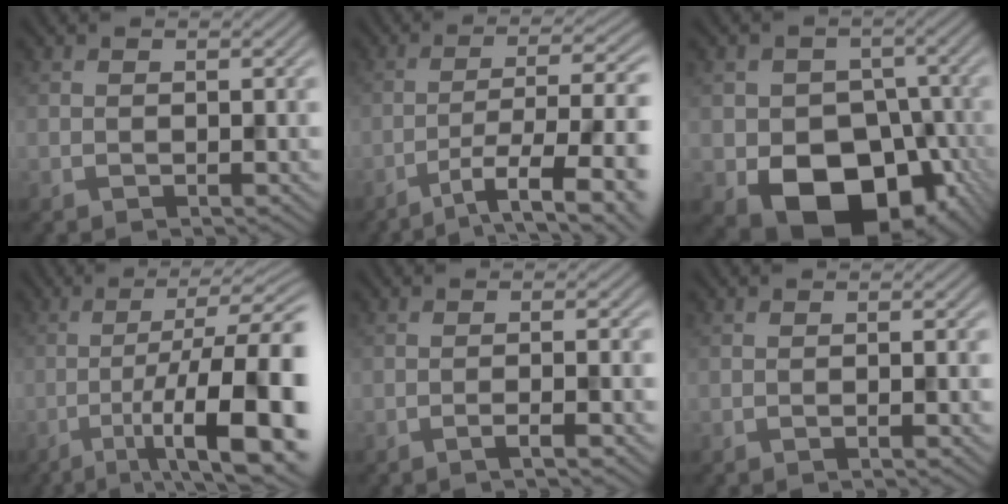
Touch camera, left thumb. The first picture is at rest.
{"total": 11.0, "force": [-5.5, 2.5, 9.2], "torque": [-0.157, -0.009, -0.079]}
{"total": 12.6, "force": [-5.1, 9.5, 6.5], "torque": [-0.097, -0.028, -0.091]}
{"total": 15.6, "force": [-5.7, 4.0, 14.0], "torque": [-0.215, -0.005, -0.084]}
{"total": 2.5, "force": [-1.3, 0.1, 2.2], "torque": [-0.033, 0.006, -0.030]}
{"total": 0.9, "force": [-0.4, -0.2, 0.8], "torque": [-0.016, -0.001, -0.008]}